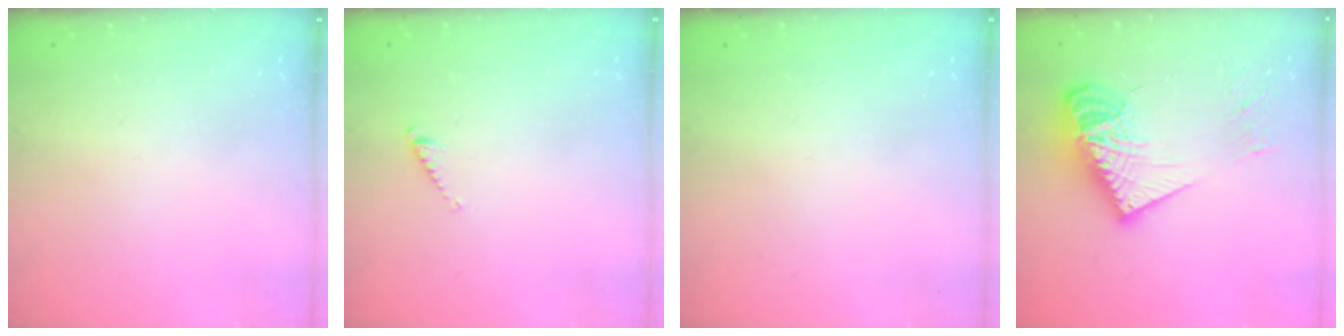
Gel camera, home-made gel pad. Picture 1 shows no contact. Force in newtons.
{"total": 2.7, "press": 2.7, "slide": 0.4}
{"total": 0.0}
{"total": 19.7, "press": 19.7, "slide": 1.6}